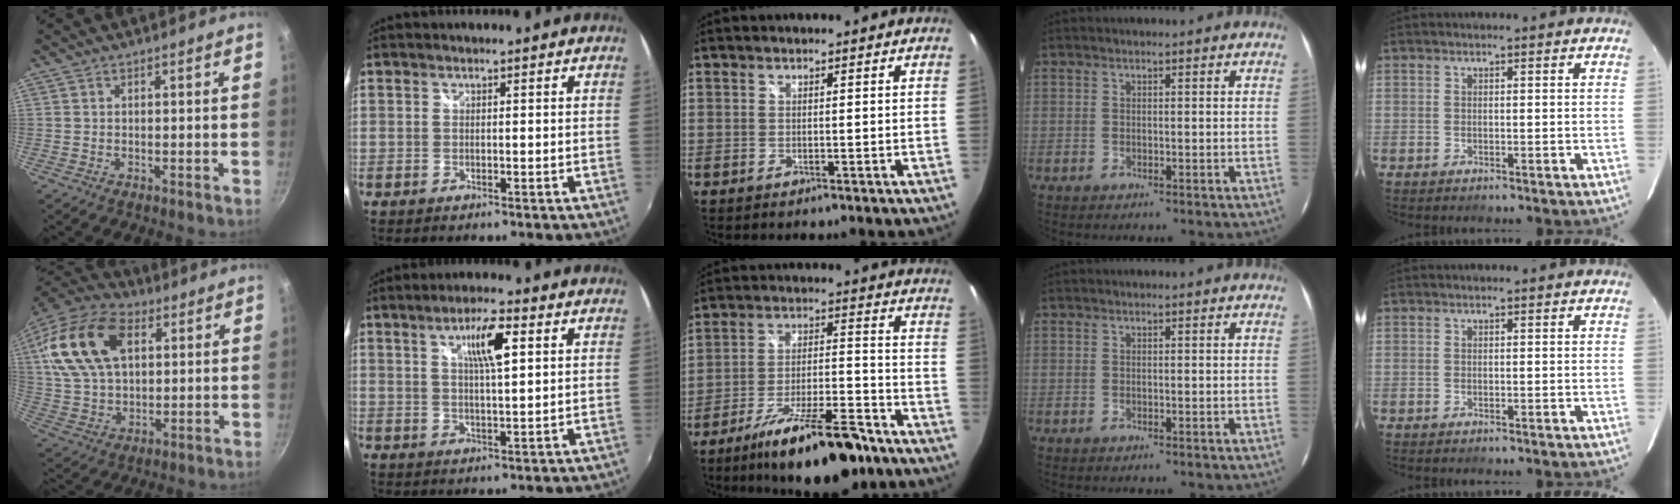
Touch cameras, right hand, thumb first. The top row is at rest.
{"thumb": {"total": 20.5, "force": [6.2, 12.7, 14.9], "torque": [-0.276, 0.007, 0.110]}, "index": {"total": 7.3, "force": [2.8, 1.4, 6.6], "torque": [-0.111, 0.006, 0.047]}, "middle": {"total": 18.2, "force": [-13.6, 4.4, 11.3], "torque": [-0.196, -0.020, -0.209]}}